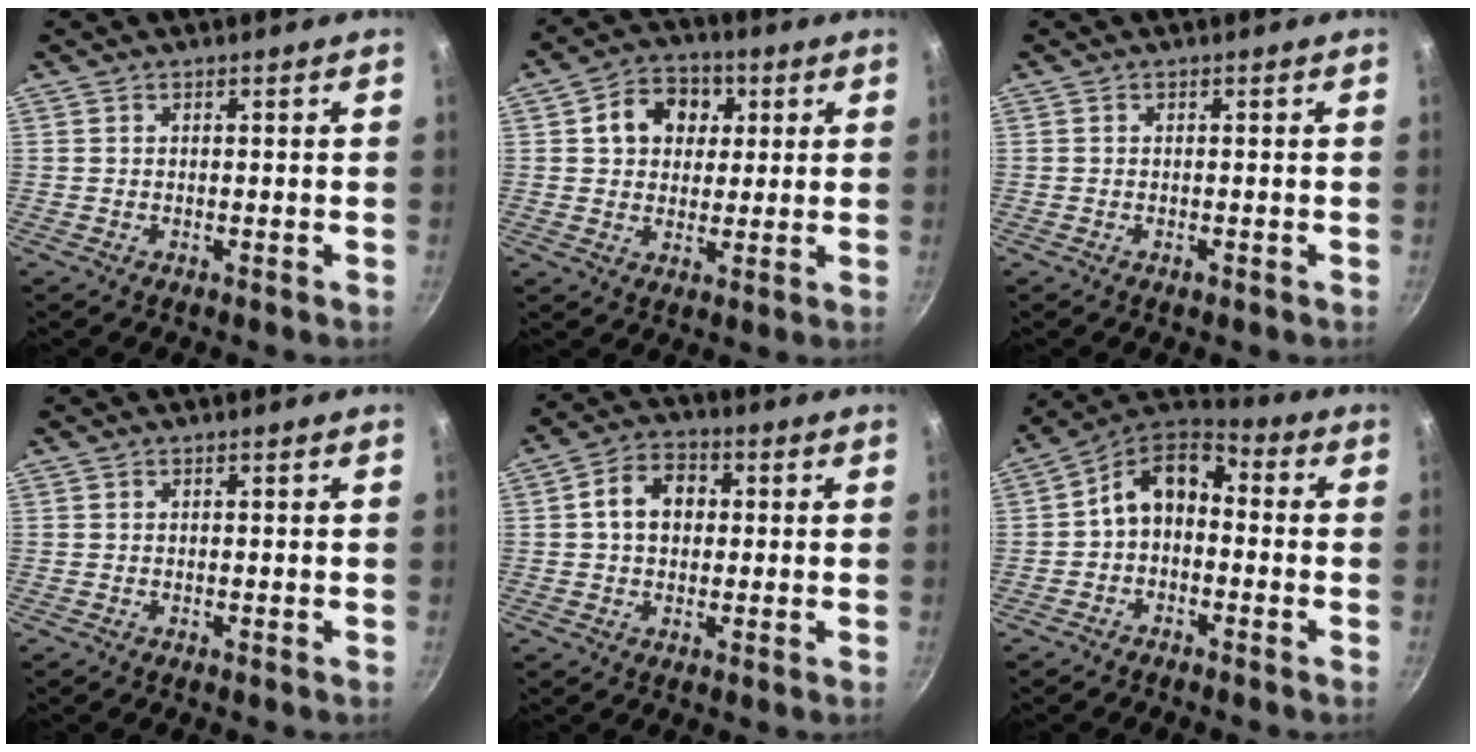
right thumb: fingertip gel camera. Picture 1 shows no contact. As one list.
[{"total": 9.8, "force": [2.7, 7.9, 5.0], "torque": [-0.050, 0.005, 0.033]}, {"total": 0.7, "force": [-0.4, 0.4, 0.5], "torque": [-0.007, 0.002, -0.007]}, {"total": 0.0}, {"total": 8.0, "force": [1.0, 6.1, 5.1], "torque": [-0.060, 0.016, 0.005]}, {"total": 10.7, "force": [-0.4, 7.4, 7.7], "torque": [-0.117, 0.051, -0.027]}]